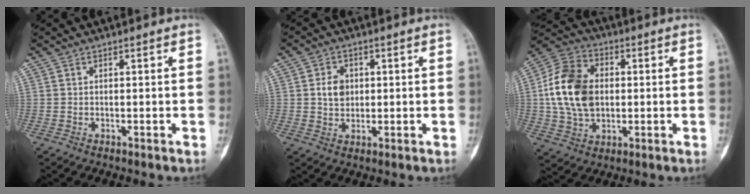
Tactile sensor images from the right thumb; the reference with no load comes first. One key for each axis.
{"total": 4.7, "fx": 0.7, "fy": 3.7, "fz": 2.9, "tx": -0.033, "ty": -0.001, "tz": 0.010}
{"total": 15.7, "fx": 0.7, "fy": 11.2, "fz": 11.0, "tx": -0.189, "ty": 0.016, "tz": 0.011}